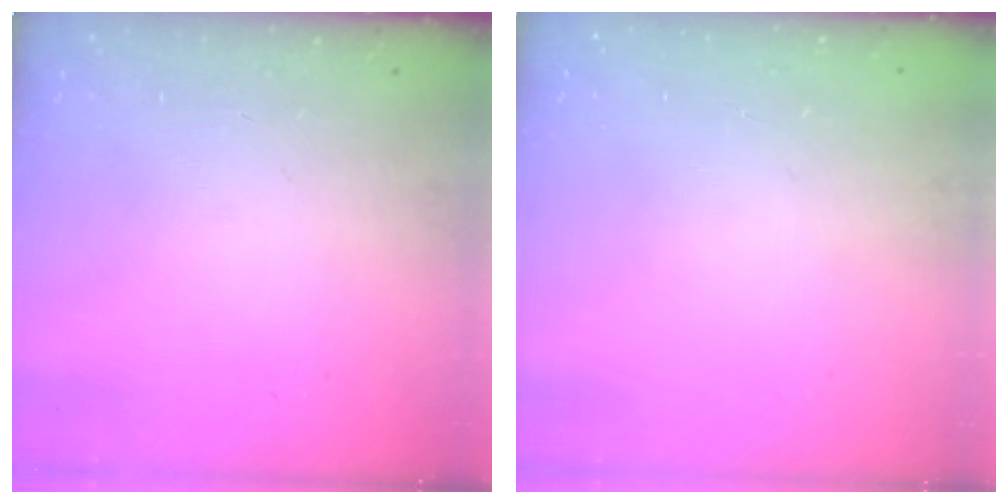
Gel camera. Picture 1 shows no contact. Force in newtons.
{"total": 0.0}